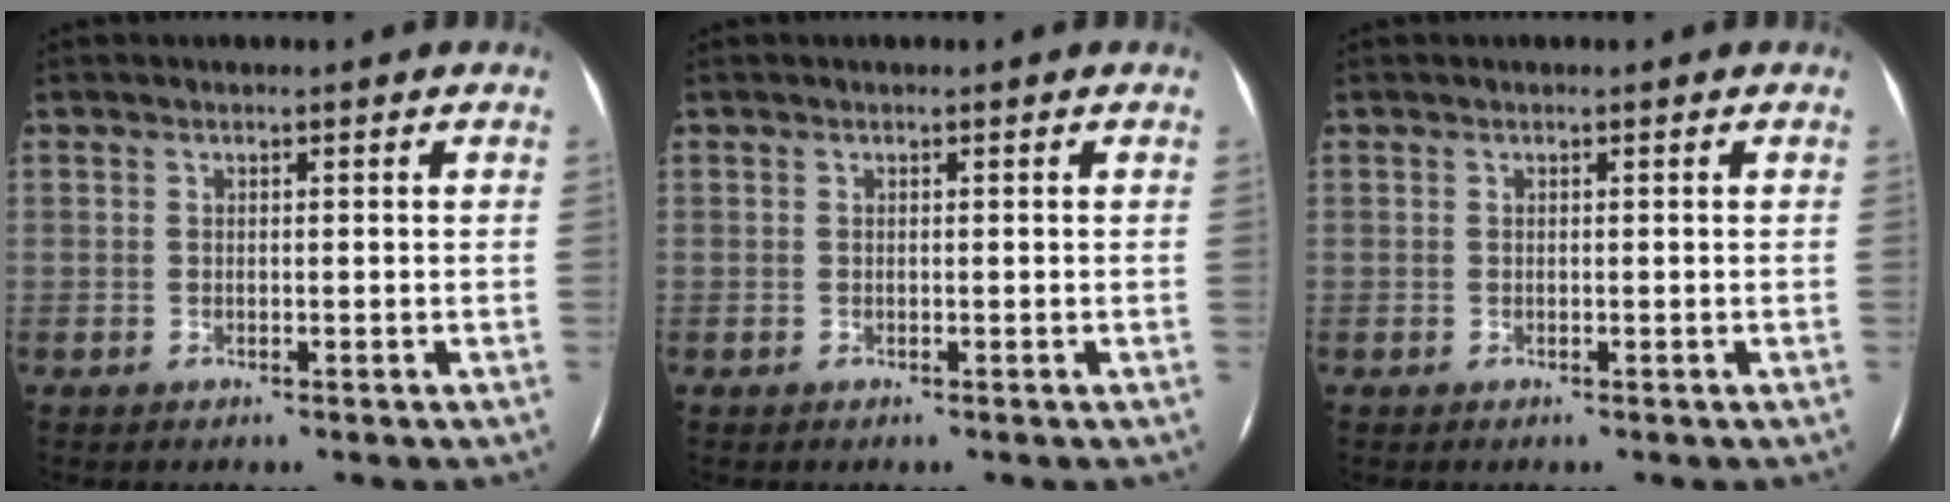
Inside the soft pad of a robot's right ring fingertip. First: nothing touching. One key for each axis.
{"total": 0.0}
{"total": 0.0}